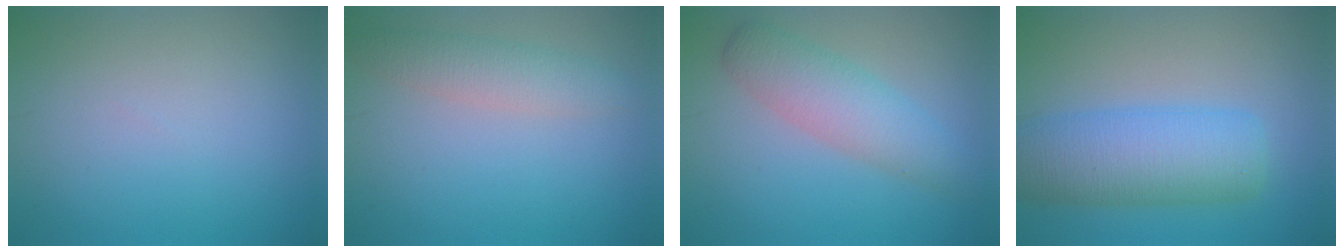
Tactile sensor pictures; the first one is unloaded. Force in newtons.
{"total": 3.1, "press": 3.1, "slide": 0.0}
{"total": 4.7, "press": 4.7, "slide": 0.2}
{"total": 8.1, "press": 8.1, "slide": 0.2}